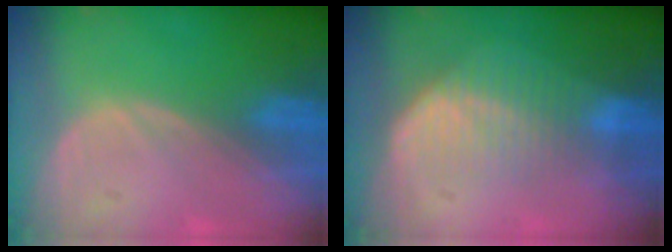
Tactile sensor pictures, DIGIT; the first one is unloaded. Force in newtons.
{"total": 7.1, "press": 6.2, "slide": 3.5}